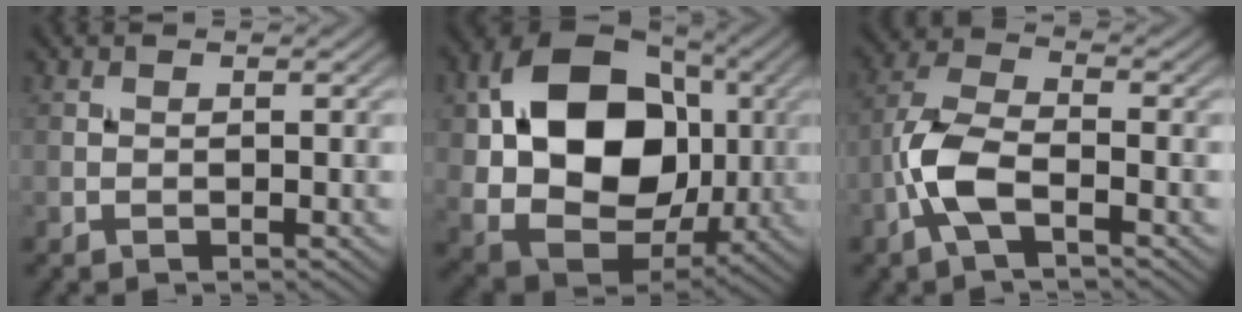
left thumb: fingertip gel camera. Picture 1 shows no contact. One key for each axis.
{"total": 17.5, "fx": 2.4, "fy": 12.9, "fz": 11.6, "tx": -0.223, "ty": -0.005, "tz": 0.052}
{"total": 6.8, "fx": -2.9, "fy": 2.7, "fz": 5.5, "tx": -0.127, "ty": 0.007, "tz": -0.072}